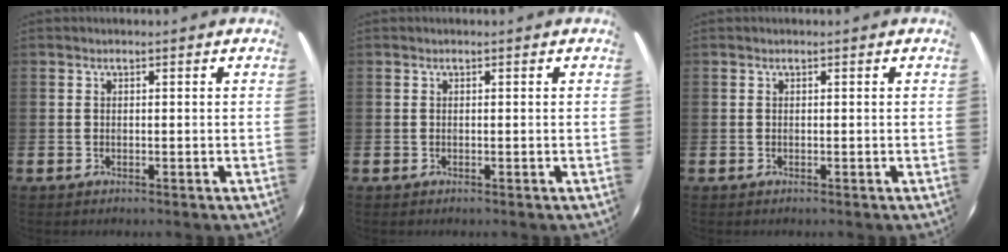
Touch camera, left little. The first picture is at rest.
{"total": 0.0}
{"total": 0.0}